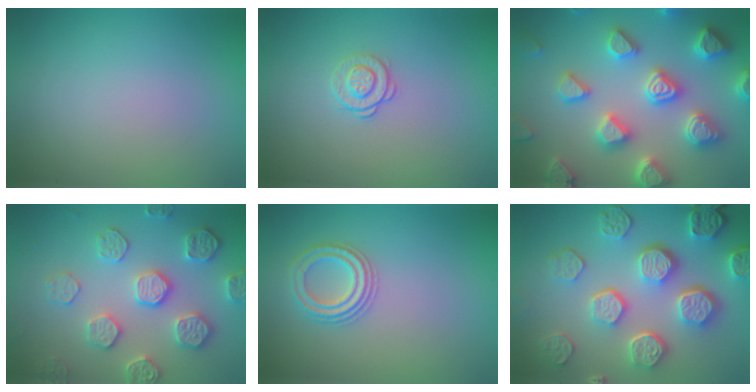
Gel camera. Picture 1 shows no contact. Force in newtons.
{"total": 1.6, "press": 1.2, "slide": 1.0}
{"total": 7.4, "press": 7.2, "slide": 1.6}
{"total": 4.8, "press": 4.6, "slide": 1.2}
{"total": 2.5, "press": 2.4, "slide": 0.4}
{"total": 8.4, "press": 6.2, "slide": 5.7}